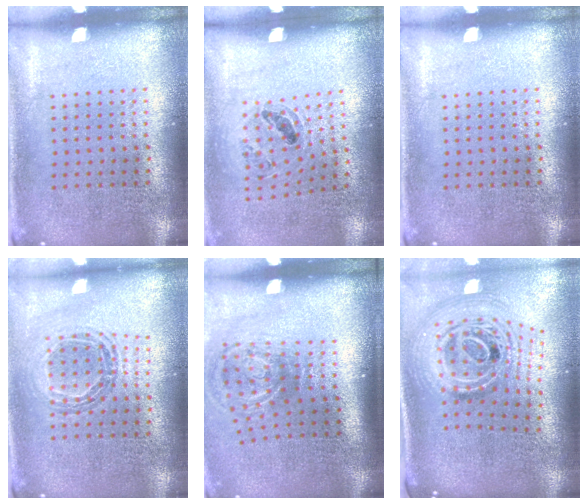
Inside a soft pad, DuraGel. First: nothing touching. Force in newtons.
{"total": 1.0, "press": 0.8, "slide": 0.5}
{"total": 0.0}
{"total": 0.8, "press": 0.8, "slide": 0.1}
{"total": 2.1, "press": 1.2, "slide": 1.7}
{"total": 2.5, "press": 1.8, "slide": 1.8}